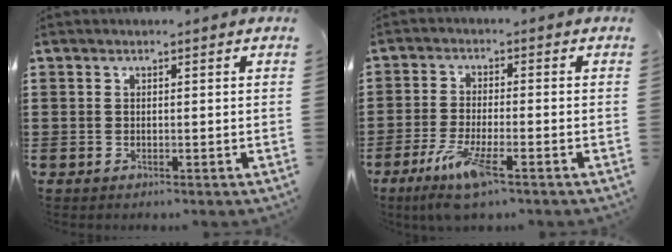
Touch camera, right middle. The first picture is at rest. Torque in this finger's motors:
{"motor_torque": [1.58, -0.55, 0.72, 0.14]}